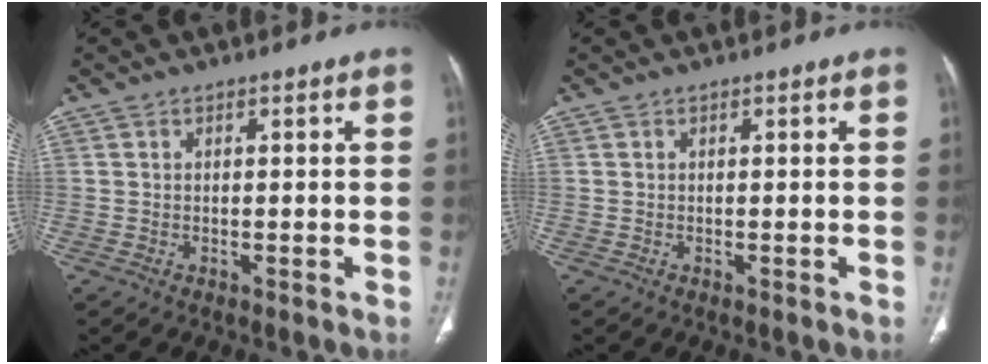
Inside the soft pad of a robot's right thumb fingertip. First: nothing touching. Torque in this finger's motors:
{"motor_torque": [0.12, -0.05, 0.39, -0.24, 0.00]}